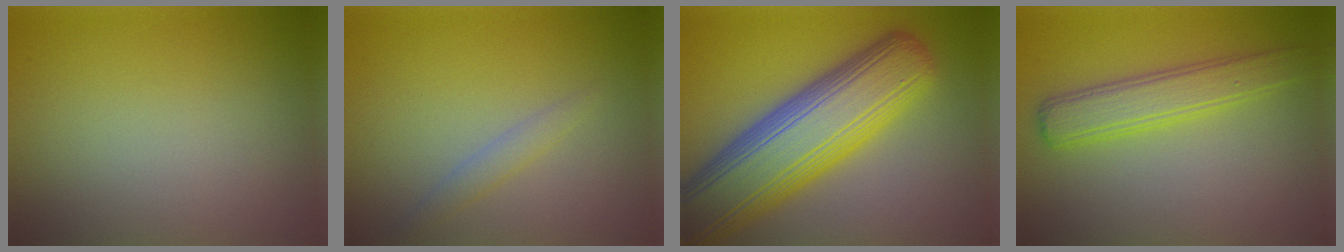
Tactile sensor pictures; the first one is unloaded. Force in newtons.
{"total": 2.0, "press": 2.0, "slide": 0.2}
{"total": 11.7, "press": 11.7, "slide": 0.8}
{"total": 4.0, "press": 4.0, "slide": 0.0}